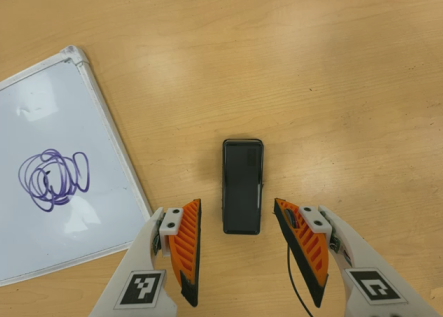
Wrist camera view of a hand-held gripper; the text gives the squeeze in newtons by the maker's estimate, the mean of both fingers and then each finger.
{"total": 0.0}